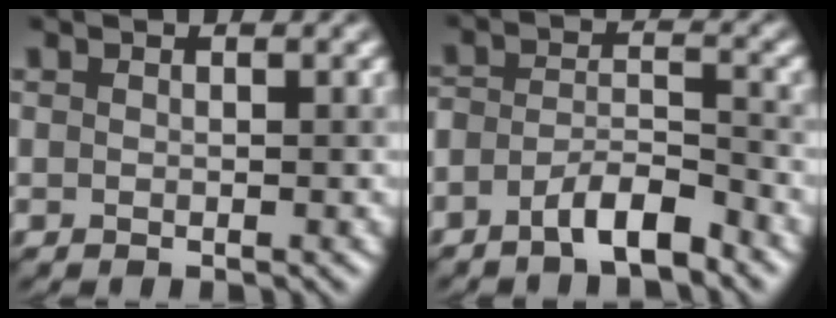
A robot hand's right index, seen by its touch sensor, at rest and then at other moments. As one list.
[{"total": 3.8, "force": [-3.0, 0.8, 2.2], "torque": [-0.041, 0.017, -0.049]}]